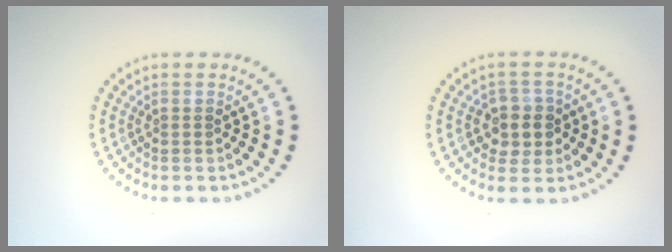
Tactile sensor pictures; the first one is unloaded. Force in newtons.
{"total": 2.9, "press": 2.7, "slide": 0.9}